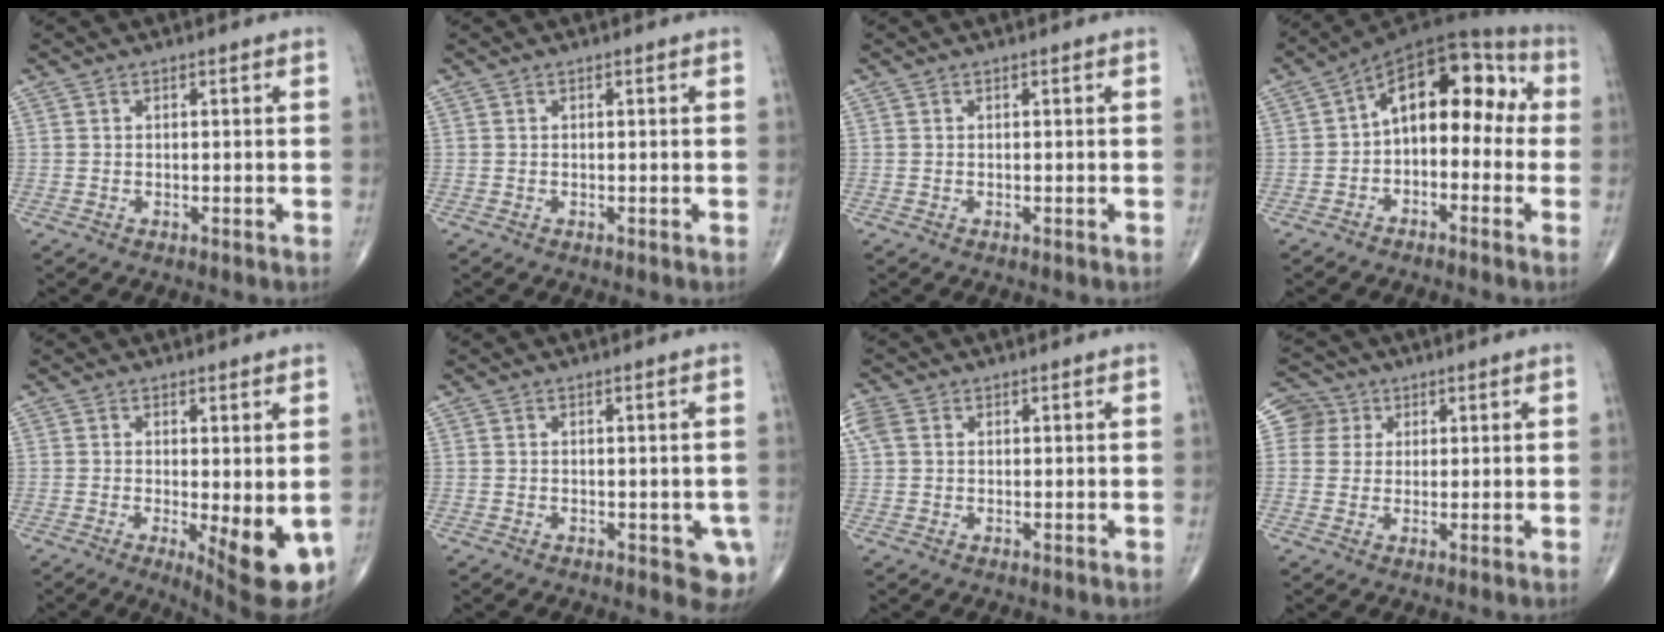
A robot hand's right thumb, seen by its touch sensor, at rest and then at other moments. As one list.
[{"total": 0.0}, {"total": 0.0}, {"total": 14.0, "force": [-0.1, 8.4, 11.2], "torque": [-0.125, 0.055, -0.018]}, {"total": 10.1, "force": [-2.3, 3.1, 9.3], "torque": [-0.114, -0.021, -0.022]}, {"total": 4.4, "force": [-1.3, 2.2, 3.6], "torque": [-0.017, -0.003, -0.013]}, {"total": 3.9, "force": [1.2, 2.9, 2.3], "torque": [-0.069, 0.016, 0.025]}, {"total": 5.2, "force": [1.5, 5.0, 0.1], "torque": [0.028, 0.002, 0.024]}]